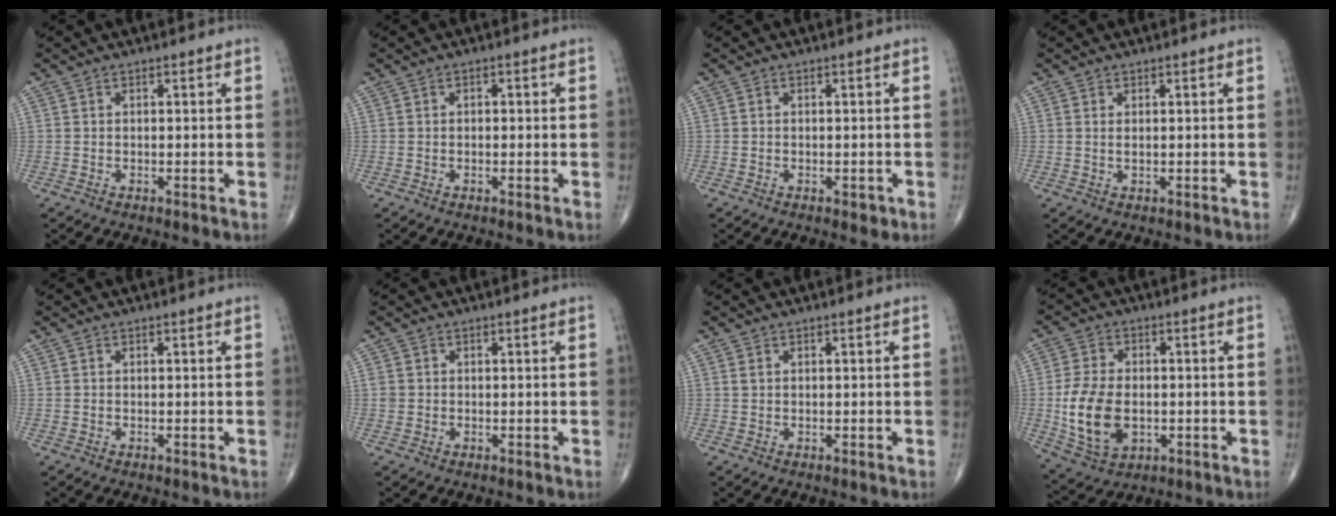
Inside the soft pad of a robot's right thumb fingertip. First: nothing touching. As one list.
[{"total": 0.7, "force": [0.1, 0.4, 0.6], "torque": [-0.006, 0.002, -0.001]}, {"total": 1.3, "force": [-0.6, 0.8, 0.8], "torque": [-0.006, 0.000, -0.007]}, {"total": 0.8, "force": [0.2, 0.2, 0.7], "torque": [-0.017, -0.001, 0.006]}, {"total": 0.0}, {"total": 1.2, "force": [0.0, 1.1, 0.4], "torque": [-0.003, 0.002, 0.003]}, {"total": 0.7, "force": [0.3, 0.5, 0.4], "torque": [-0.008, 0.002, 0.007]}, {"total": 12.3, "force": [-1.5, 8.0, 9.2], "torque": [-0.172, -0.001, -0.016]}]